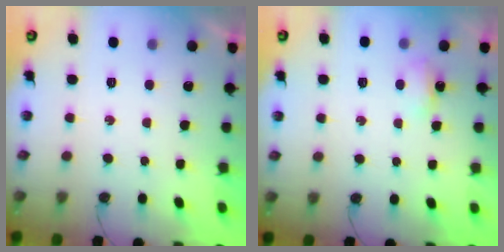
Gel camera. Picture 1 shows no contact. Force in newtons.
{"total": 3.8, "press": 3.8, "slide": 0.5}